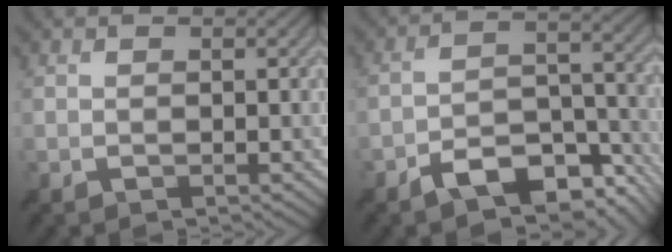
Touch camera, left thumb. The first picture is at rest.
{"total": 9.9, "force": [-7.0, 4.1, 5.6], "torque": [-0.082, 0.000, -0.126]}